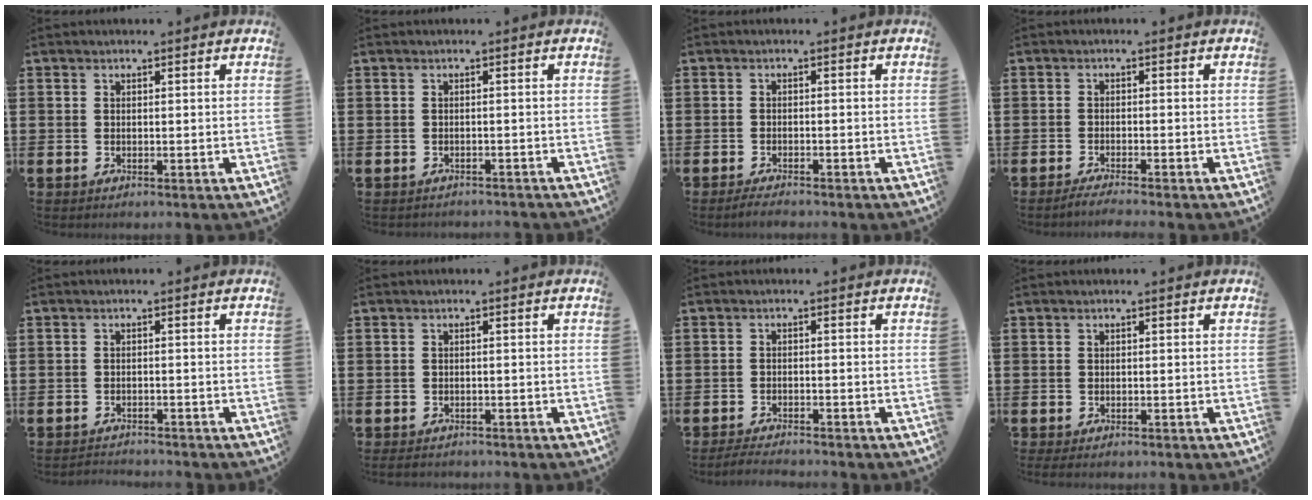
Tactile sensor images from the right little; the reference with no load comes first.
{"total": 0.7, "force": [-0.7, 0.0, -0.1], "torque": [-0.001, -0.001, -0.015]}
{"total": 1.4, "force": [-1.3, 0.1, 0.5], "torque": [-0.011, 0.001, -0.026]}
{"total": 1.6, "force": [-1.4, -0.1, 0.8], "torque": [-0.011, 0.002, -0.028]}
{"total": 1.4, "force": [-1.4, -0.1, -0.2], "torque": [0.000, 0.004, -0.031]}
{"total": 0.9, "force": [-0.9, 0.2, 0.1], "torque": [-0.006, 0.001, -0.020]}
{"total": 2.1, "force": [-2.0, 0.0, 0.4], "torque": [-0.008, 0.005, -0.042]}
{"total": 0.7, "force": [-0.6, 0.2, 0.3], "torque": [-0.007, -0.002, -0.012]}